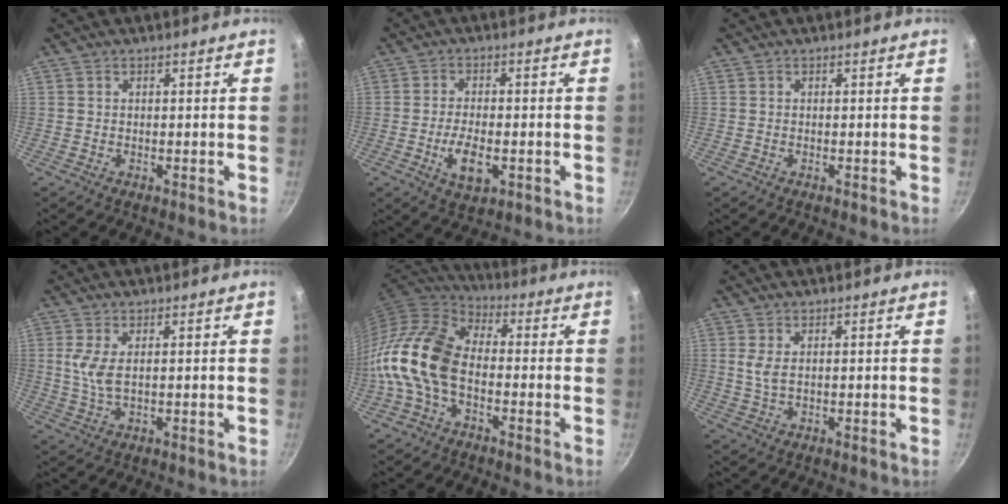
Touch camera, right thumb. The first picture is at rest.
{"total": 7.0, "force": [-2.0, 3.4, 5.8], "torque": [-0.100, 0.005, -0.031]}
{"total": 0.0}
{"total": 4.2, "force": [0.9, 1.6, 3.8], "torque": [-0.086, -0.003, 0.022]}
{"total": 13.5, "force": [-3.4, 8.3, 10.0], "torque": [-0.183, 0.038, -0.086]}
{"total": 2.3, "force": [0.6, 0.8, 2.0], "torque": [-0.043, -0.004, 0.015]}